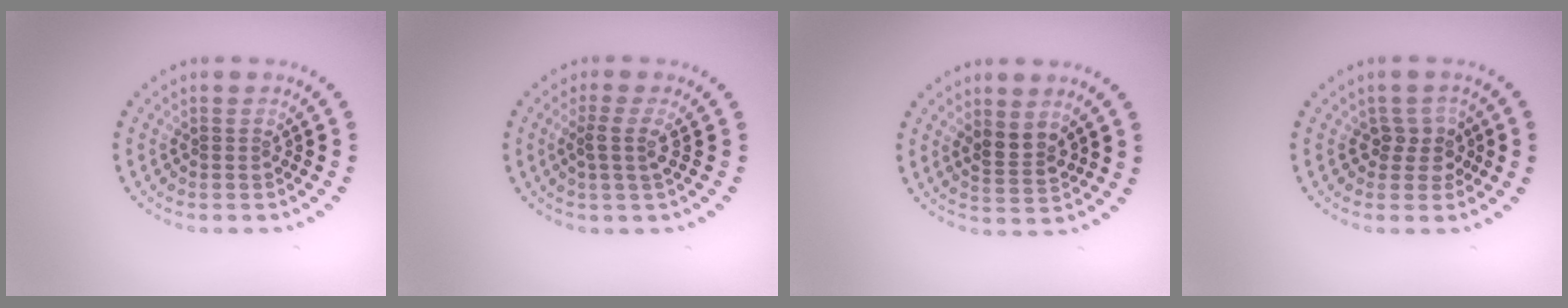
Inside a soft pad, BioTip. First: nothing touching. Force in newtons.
{"total": 1.9, "press": 1.4, "slide": 1.3}
{"total": 2.4, "press": 2.2, "slide": 1.0}
{"total": 2.1, "press": 1.7, "slide": 1.2}